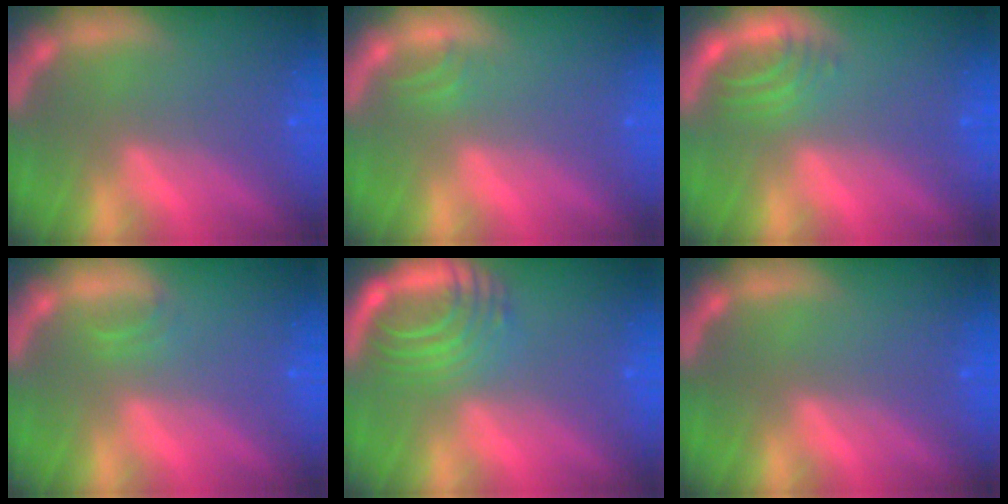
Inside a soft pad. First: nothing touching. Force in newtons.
{"total": 0.9}
{"total": 2.9}
{"total": 0.9}
{"total": 7.1}
{"total": 0.0}